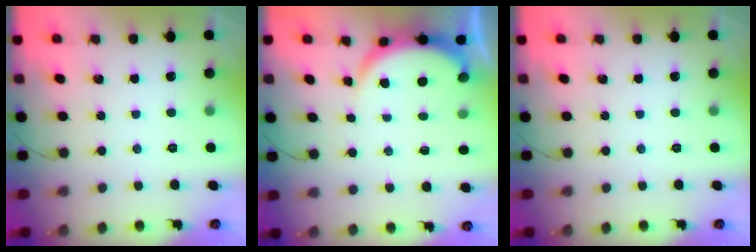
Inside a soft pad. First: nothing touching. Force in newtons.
{"total": 4.3, "press": 4.3, "slide": 0.6}
{"total": 0.0}